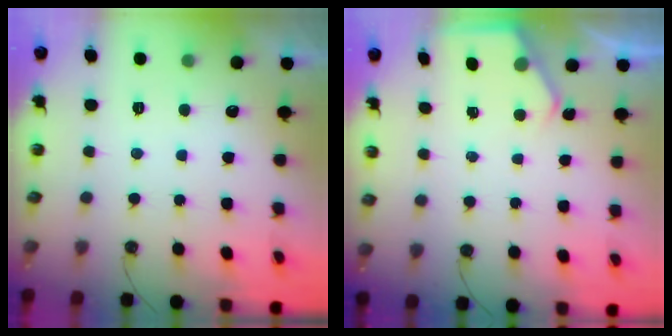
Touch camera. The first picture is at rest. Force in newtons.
{"total": 2.4, "press": 2.4, "slide": 0.3}